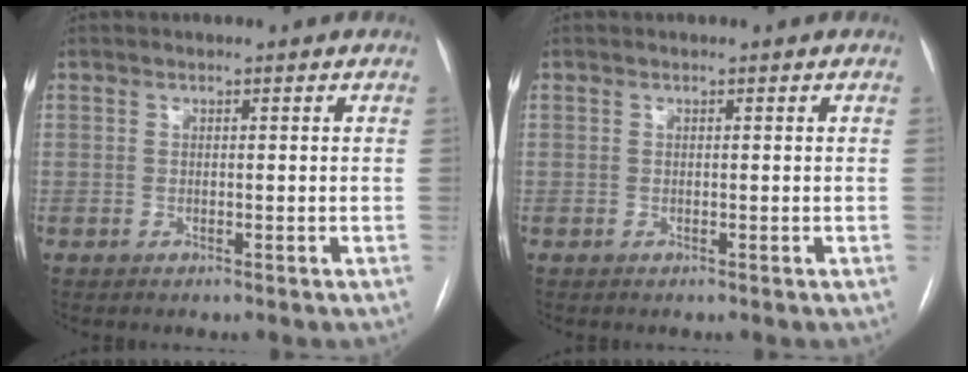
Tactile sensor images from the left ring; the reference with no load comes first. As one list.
[{"total": 0.0}]